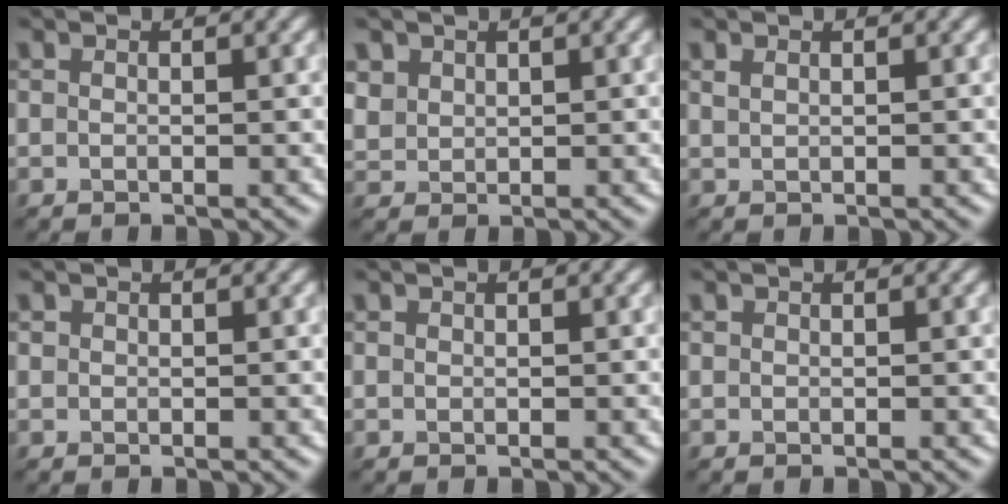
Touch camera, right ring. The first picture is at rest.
{"total": 1.2, "force": [0.6, 0.3, -1.0], "torque": [-0.009, 0.001, 0.041]}
{"total": 0.7, "force": [0.2, -0.5, -0.4], "torque": [-0.007, 0.000, 0.022]}
{"total": 1.0, "force": [-0.2, -0.5, -0.8], "torque": [-0.003, -0.003, 0.011]}
{"total": 0.8, "force": [-0.1, -0.5, -0.6], "torque": [-0.004, -0.002, 0.010]}
{"total": 0.6, "force": [0.0, -0.4, -0.5], "torque": [-0.002, -0.003, 0.006]}